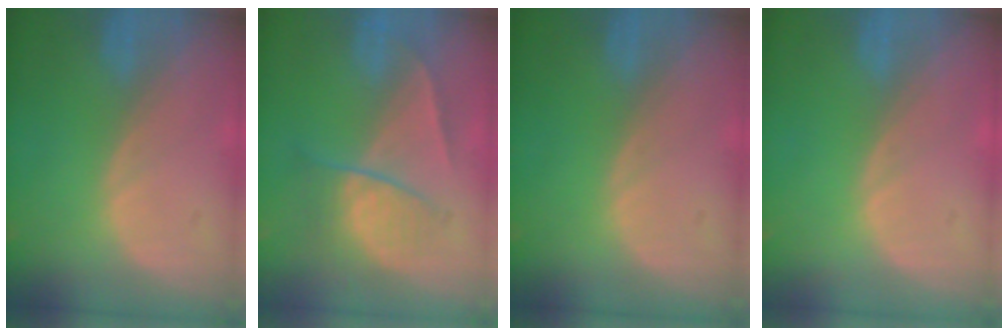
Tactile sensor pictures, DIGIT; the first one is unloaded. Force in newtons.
{"total": 6.7, "press": 5.8, "slide": 3.3}
{"total": 0.0}
{"total": 0.0}